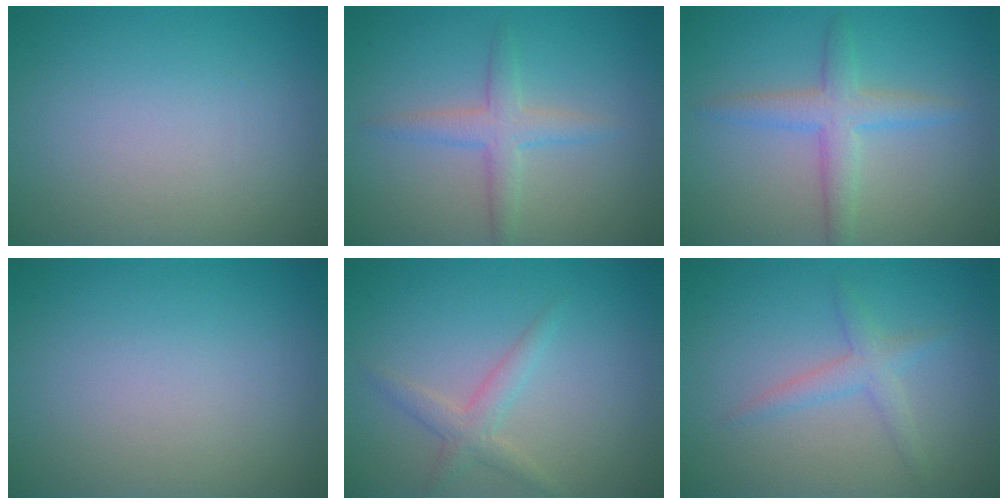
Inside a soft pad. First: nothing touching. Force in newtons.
{"total": 2.7, "press": 2.7, "slide": 0.0}
{"total": 3.2, "press": 3.2, "slide": 0.1}
{"total": 0.0}
{"total": 2.0, "press": 2.0, "slide": 0.0}
{"total": 2.0, "press": 2.0, "slide": 0.1}